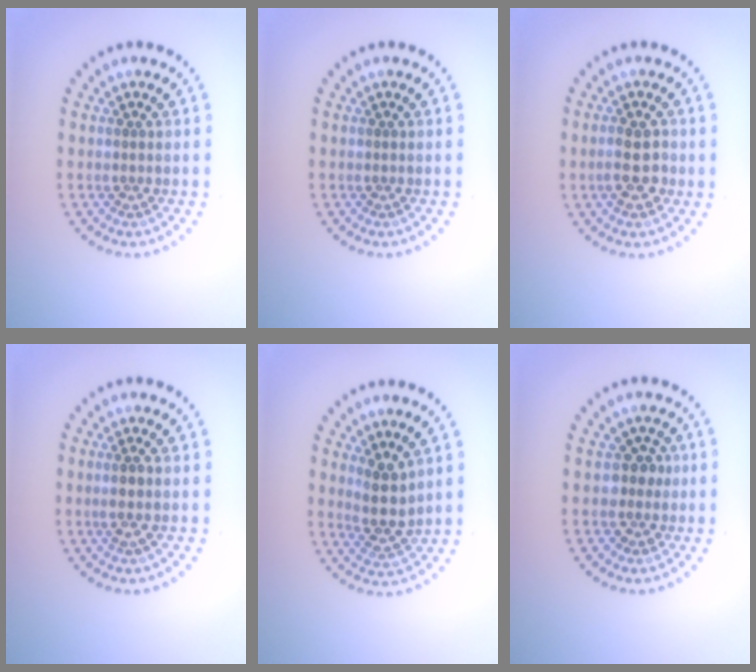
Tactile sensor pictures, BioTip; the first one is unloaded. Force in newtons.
{"total": 0.0}
{"total": 3.0, "press": 3.0, "slide": 0.5}
{"total": 1.2, "press": 0.9, "slide": 0.7}
{"total": 2.7, "press": 2.3, "slide": 1.5}
{"total": 1.9, "press": 1.6, "slide": 1.0}